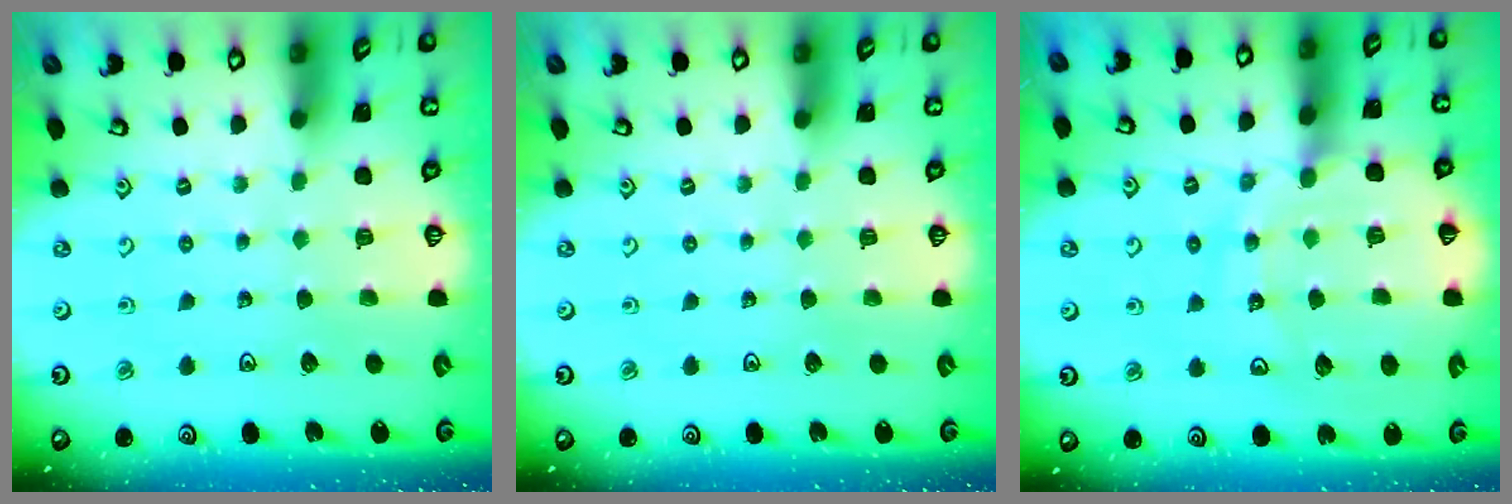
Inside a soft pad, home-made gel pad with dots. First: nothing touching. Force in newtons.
{"total": 0.0}
{"total": 14.2, "press": 14.1, "slide": 1.7}